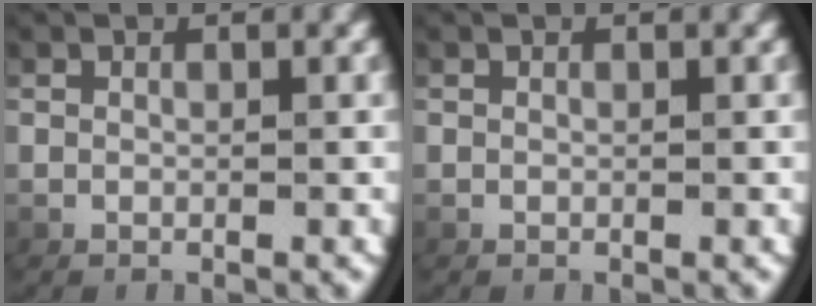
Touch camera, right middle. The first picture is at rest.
{"total": 0.0}